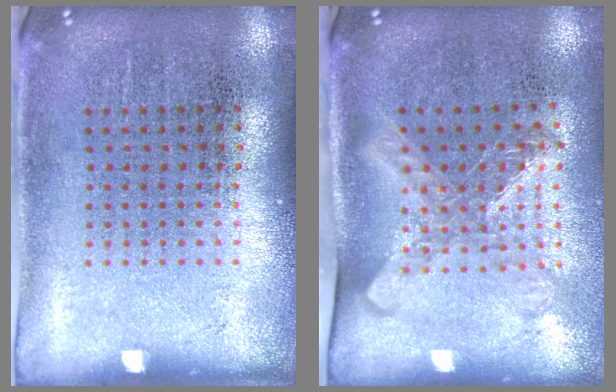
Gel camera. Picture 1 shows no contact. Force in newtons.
{"total": 1.6, "press": 1.3, "slide": 0.9}